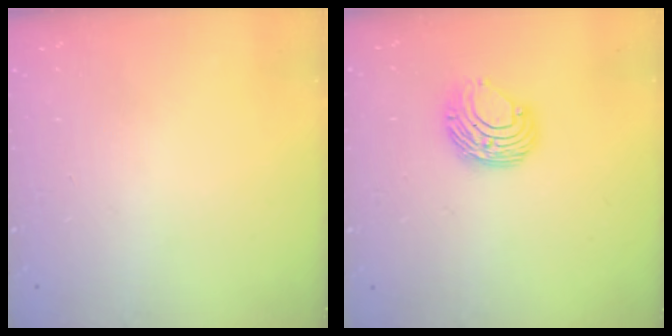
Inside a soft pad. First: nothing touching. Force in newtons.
{"total": 8.7, "press": 8.6, "slide": 0.7}